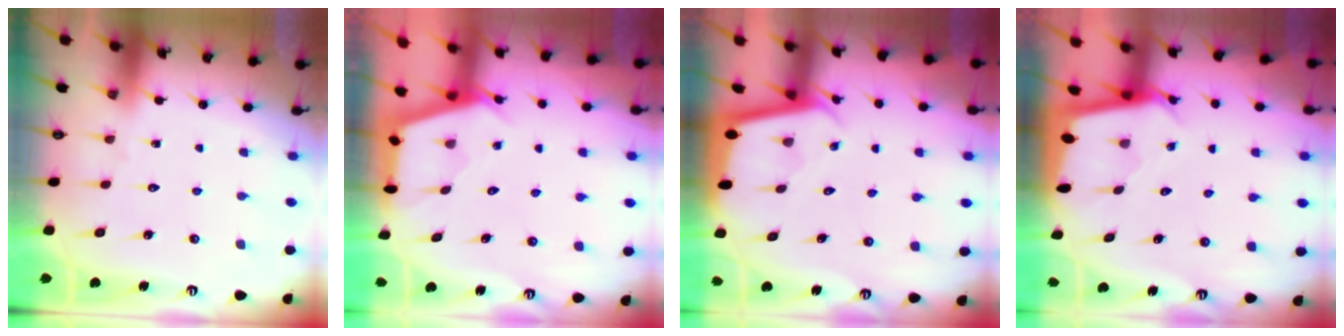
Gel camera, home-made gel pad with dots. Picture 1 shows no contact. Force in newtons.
{"total": 2.7, "press": 2.7, "slide": 0.3}
{"total": 2.7, "press": 2.7, "slide": 0.1}
{"total": 2.4, "press": 2.4, "slide": 0.2}